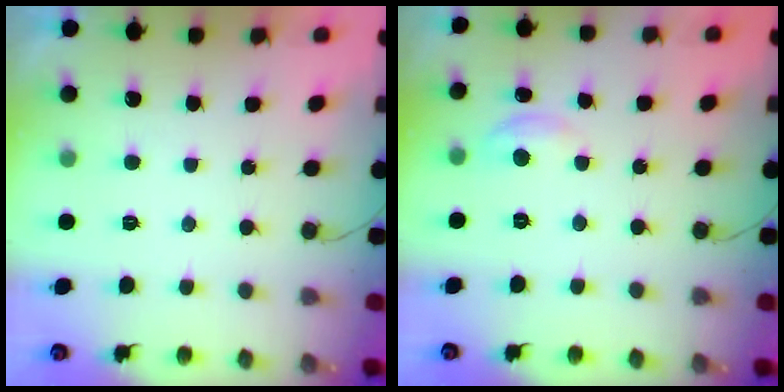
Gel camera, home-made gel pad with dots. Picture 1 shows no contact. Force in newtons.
{"total": 2.9, "press": 2.9, "slide": 0.2}